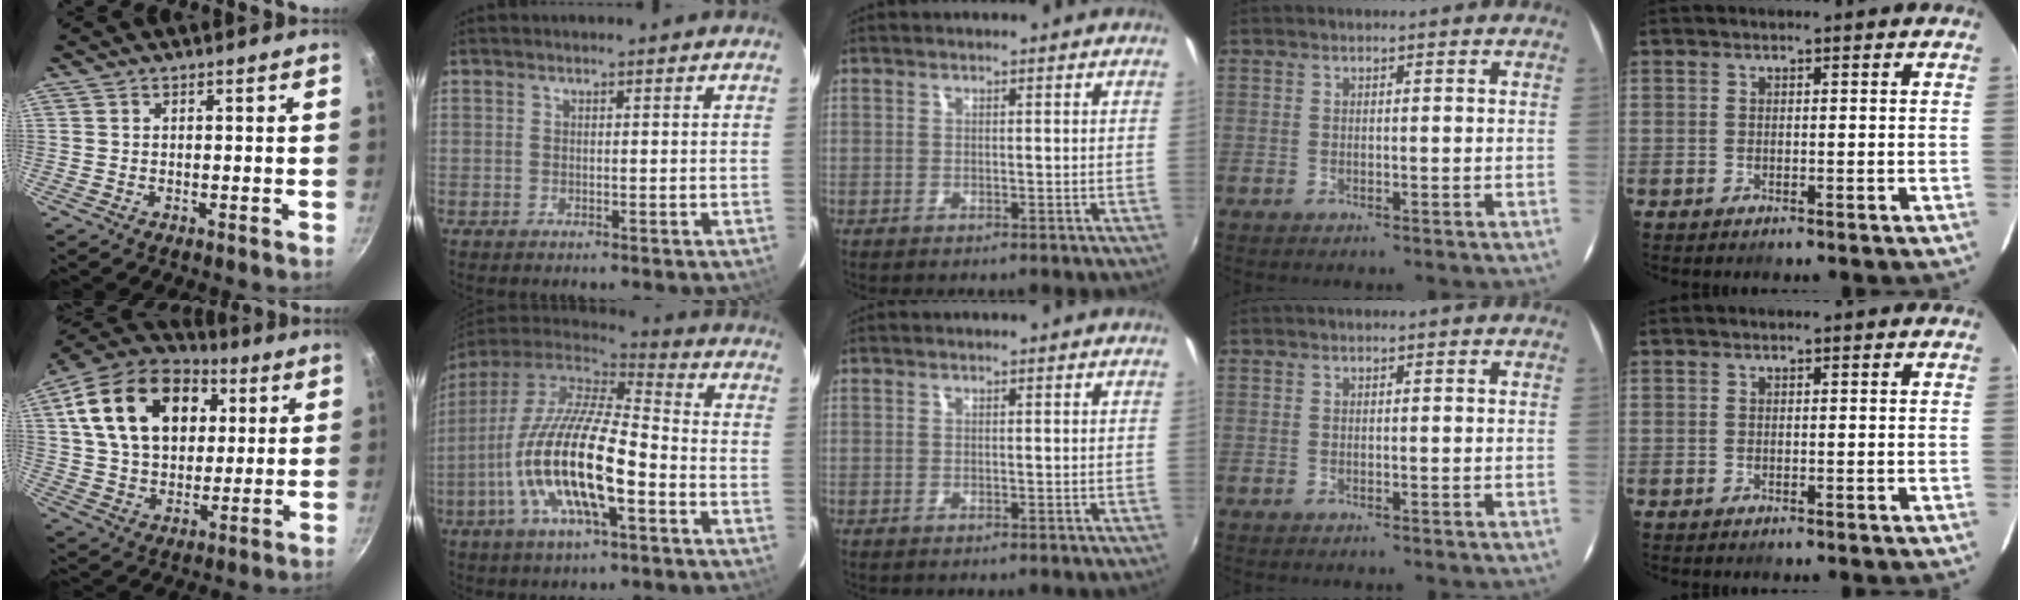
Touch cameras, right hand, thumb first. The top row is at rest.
{"thumb": {"total": 22.9, "force": [6.9, 15.5, 15.3], "torque": [-0.245, 0.002, 0.110]}, "index": {"total": 20.7, "force": [-6.8, 6.1, 18.6], "torque": [-0.354, -0.027, -0.132]}}